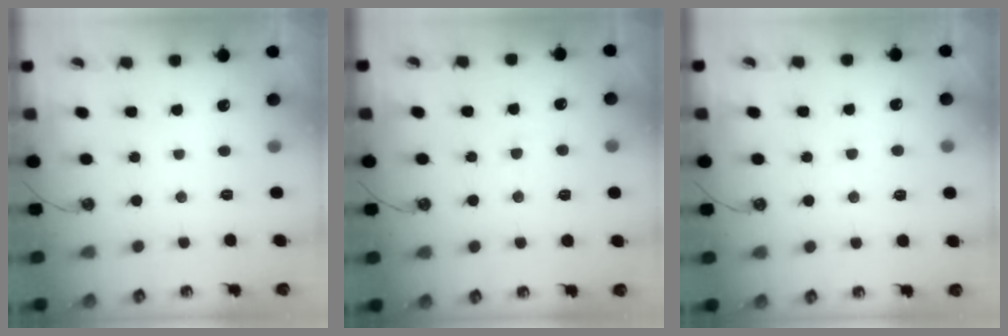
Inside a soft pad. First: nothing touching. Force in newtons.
{"total": 2.6, "press": 2.6, "slide": 0.7}
{"total": 0.5, "press": 0.0, "slide": 0.5}